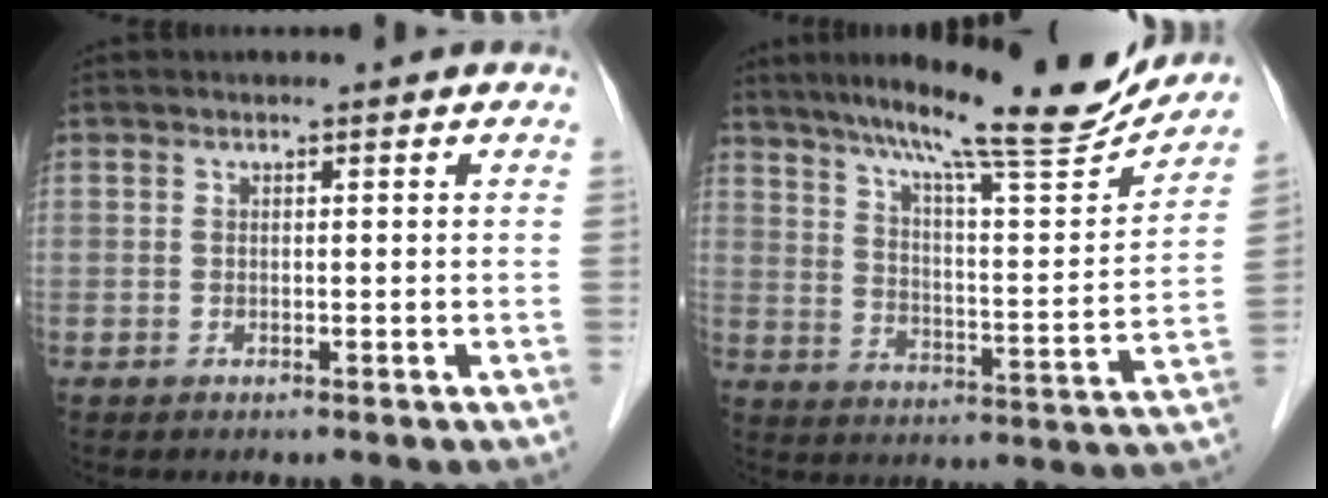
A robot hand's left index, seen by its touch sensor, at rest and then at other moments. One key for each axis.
{"total": 18.8, "fx": 16.6, "fy": 0.7, "fz": 8.7, "tx": -0.137, "ty": -0.022, "tz": 0.241}